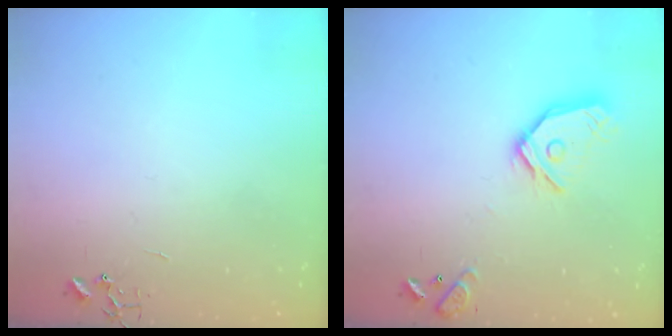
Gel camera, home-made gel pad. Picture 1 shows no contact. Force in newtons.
{"total": 14.7, "press": 14.6, "slide": 2.0}